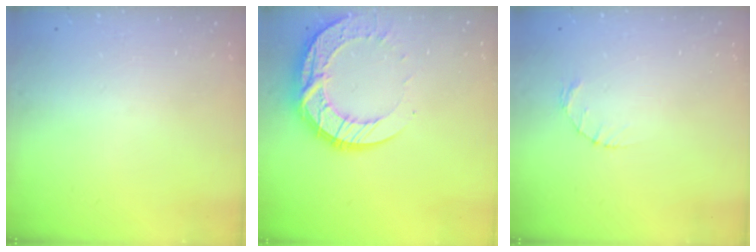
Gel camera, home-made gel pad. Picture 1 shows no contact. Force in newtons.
{"total": 15.4, "press": 15.4, "slide": 1.2}
{"total": 1.2, "press": 1.1, "slide": 0.2}